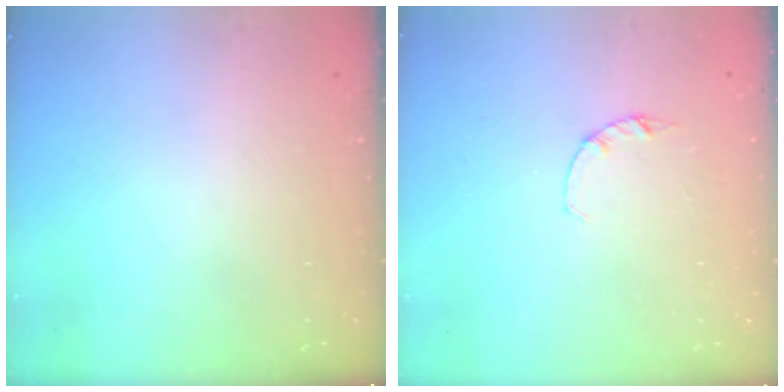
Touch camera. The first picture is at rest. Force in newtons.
{"total": 1.2, "press": 1.1, "slide": 0.3}